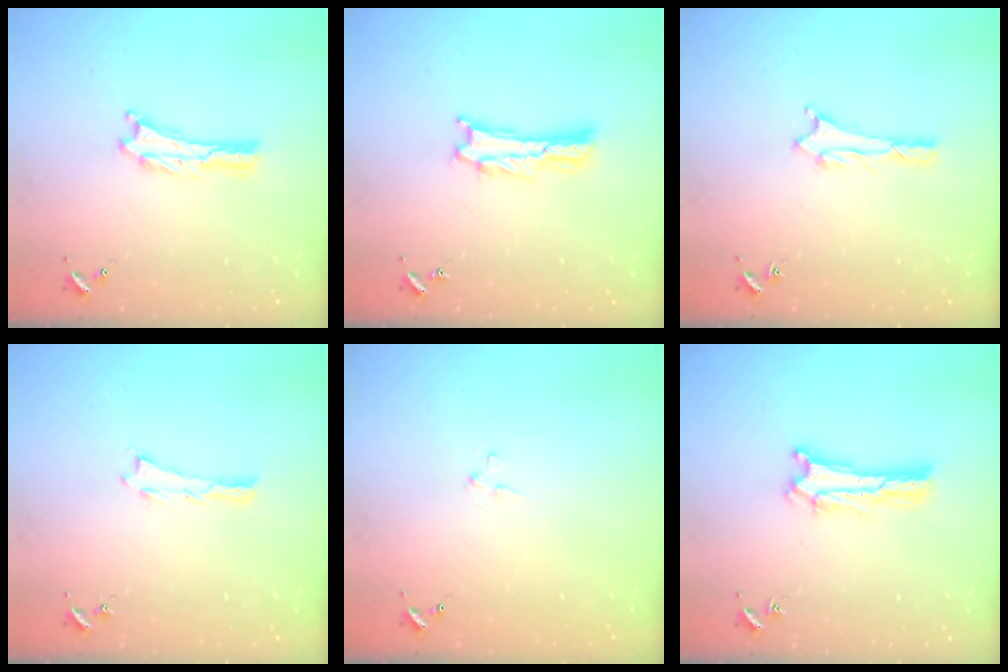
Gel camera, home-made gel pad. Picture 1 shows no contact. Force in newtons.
{"total": 1.6, "press": 1.6, "slide": 0.2}
{"total": 0.7, "press": 0.7, "slide": 0.2}
{"total": 0.0}
{"total": 2.0, "press": 2.0, "slide": 0.2}
{"total": 0.7, "press": 0.6, "slide": 0.2}